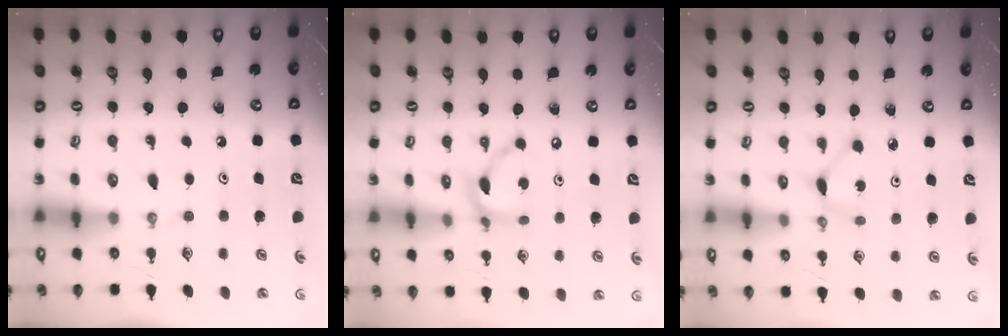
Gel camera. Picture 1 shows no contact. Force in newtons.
{"total": 9.4, "press": 9.3, "slide": 0.6}
{"total": 2.3, "press": 2.3, "slide": 0.3}